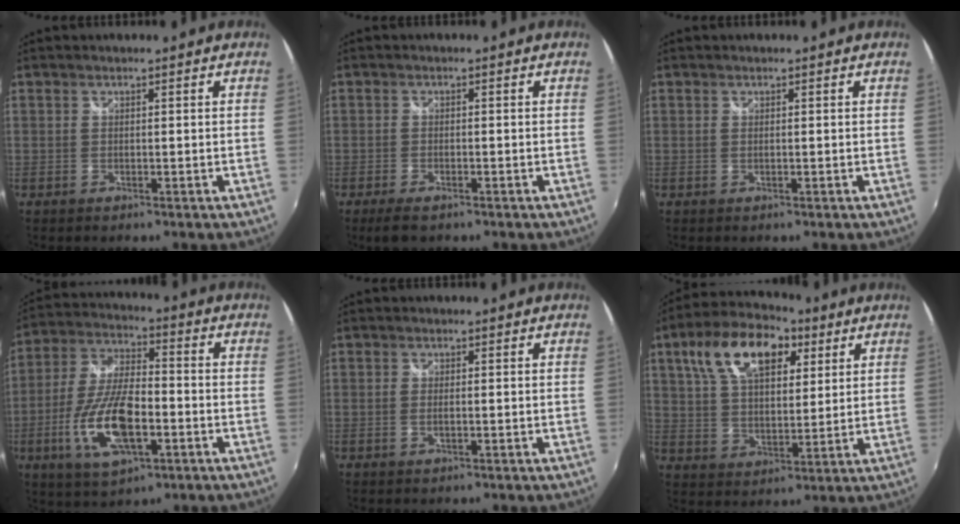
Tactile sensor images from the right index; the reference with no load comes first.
{"total": 3.9, "force": [-2.8, 1.3, 2.4], "torque": [-0.060, -0.011, -0.049]}
{"total": 0.0}
{"total": 15.6, "force": [-5.1, 6.1, 13.4], "torque": [-0.284, -0.007, -0.091]}
{"total": 1.1, "force": [-0.4, 0.3, 1.0], "torque": [-0.022, 0.001, -0.006]}
{"total": 16.4, "force": [7.7, 8.6, 11.6], "torque": [-0.222, 0.038, 0.132]}